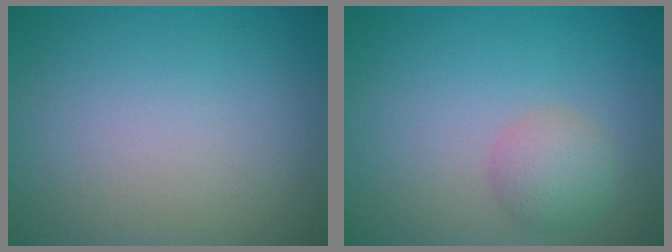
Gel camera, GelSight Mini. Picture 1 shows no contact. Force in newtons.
{"total": 2.6, "press": 2.6, "slide": 0.0}